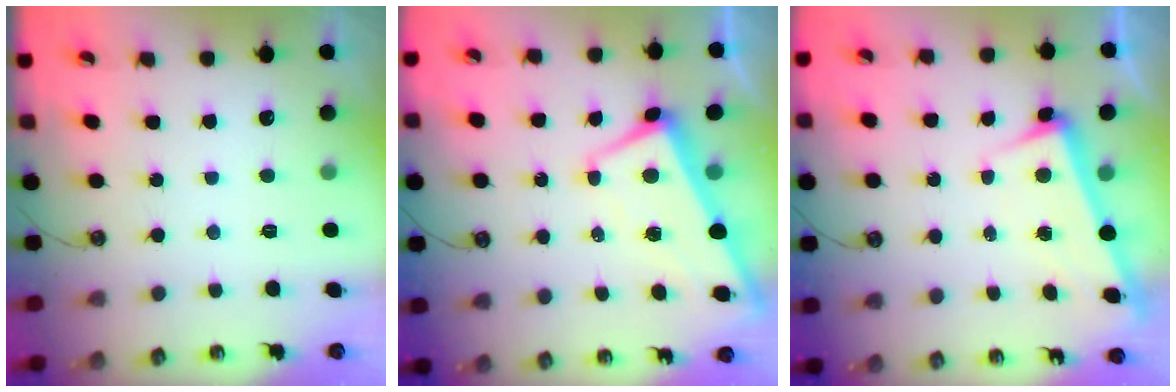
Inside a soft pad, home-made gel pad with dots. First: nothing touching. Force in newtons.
{"total": 1.1, "press": 0.6, "slide": 0.9}
{"total": 3.5, "press": 3.3, "slide": 1.1}